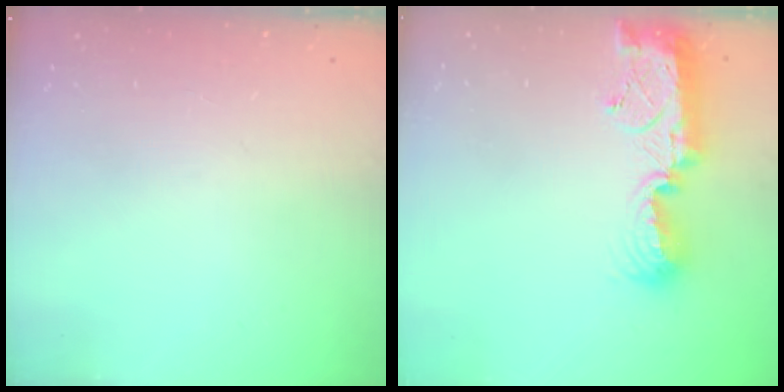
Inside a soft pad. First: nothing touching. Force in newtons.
{"total": 11.9, "press": 11.9, "slide": 0.5}